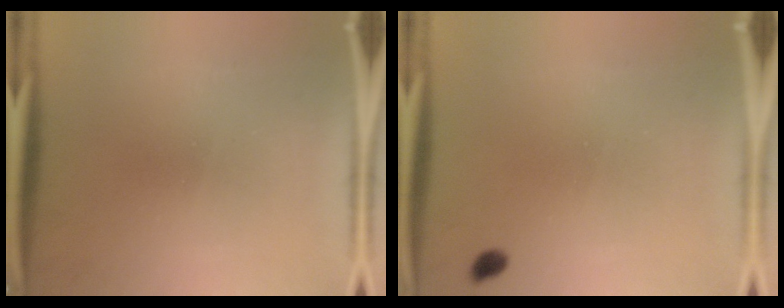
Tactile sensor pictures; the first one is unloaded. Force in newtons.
{"total": 1.3}